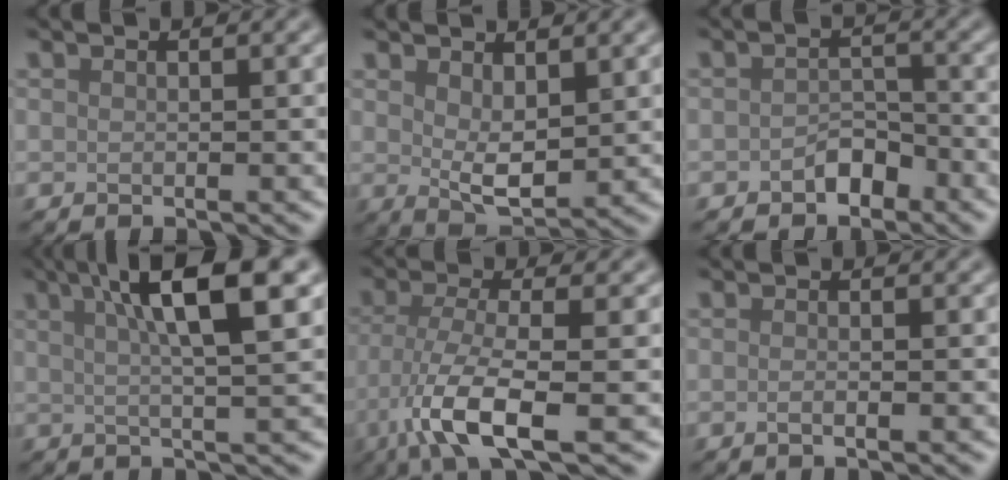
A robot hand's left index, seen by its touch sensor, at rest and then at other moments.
{"total": 3.6, "force": [1.3, 1.6, 2.9], "torque": [-0.057, -0.008, 0.030]}
{"total": 2.1, "force": [-1.3, 1.4, 1.0], "torque": [-0.016, 0.007, -0.024]}
{"total": 8.7, "force": [3.6, 1.8, 7.7], "torque": [-0.089, 0.021, 0.046]}
{"total": 6.4, "force": [-2.5, 1.6, 5.7], "torque": [-0.115, -0.011, -0.055]}
{"total": 1.1, "force": [-0.2, 0.4, 1.0], "torque": [-0.012, -0.007, -0.009]}